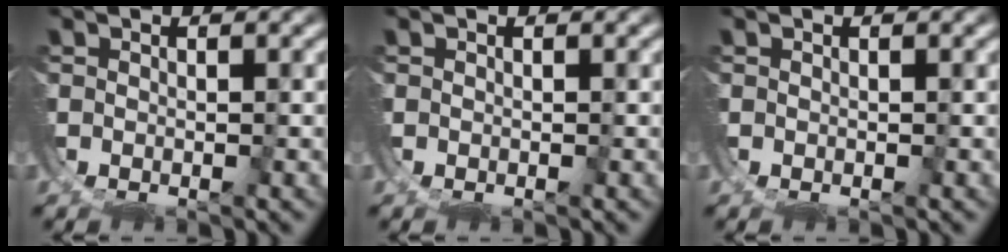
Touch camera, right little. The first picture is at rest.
{"total": 0.0}
{"total": 0.0}